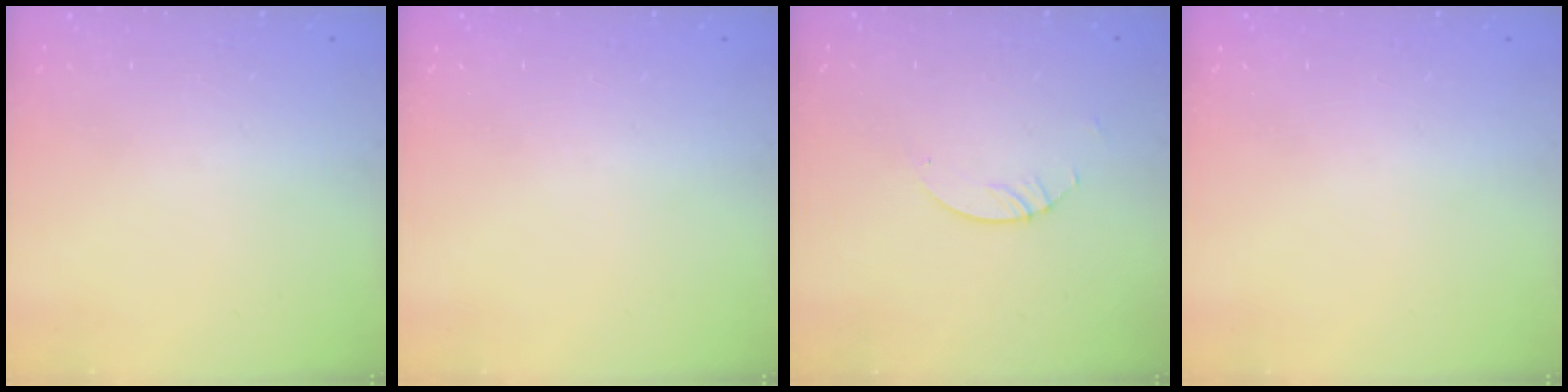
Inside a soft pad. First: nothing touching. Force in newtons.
{"total": 0.0}
{"total": 2.4, "press": 2.4, "slide": 0.2}
{"total": 0.0}